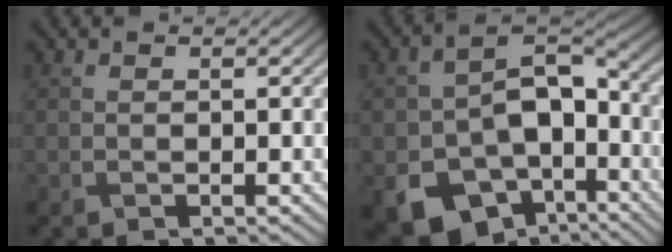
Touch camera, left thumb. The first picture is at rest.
{"total": 15.2, "force": [-6.1, 10.1, 9.6], "torque": [-0.185, -0.045, -0.088]}